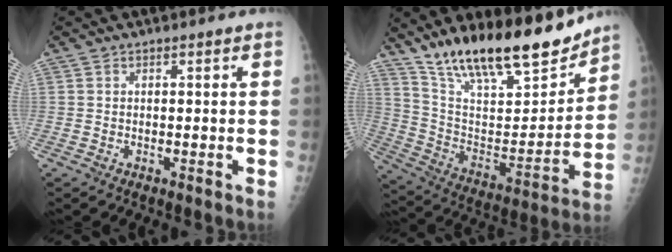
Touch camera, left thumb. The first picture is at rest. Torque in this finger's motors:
{"motor_torque": [0.33, 0.22, 1.41, -1.36, 0.11]}